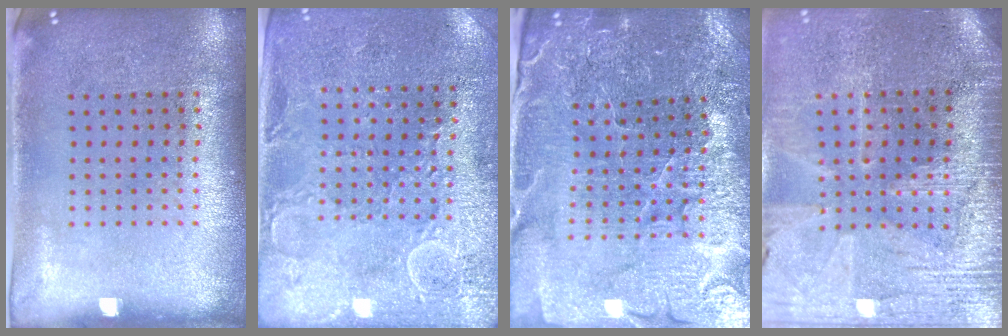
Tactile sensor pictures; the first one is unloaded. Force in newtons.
{"total": 2.8, "press": 2.8, "slide": 0.5}
{"total": 3.9, "press": 3.8, "slide": 0.6}
{"total": 3.5, "press": 3.3, "slide": 1.3}